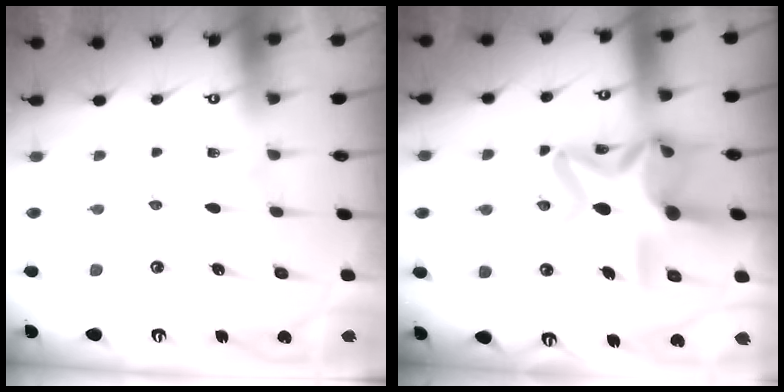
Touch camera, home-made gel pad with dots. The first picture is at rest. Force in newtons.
{"total": 16.4, "press": 16.4, "slide": 1.3}